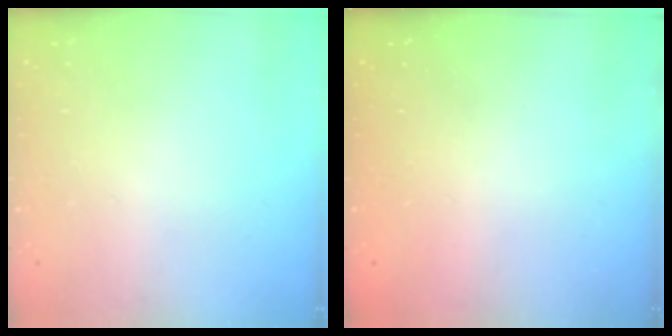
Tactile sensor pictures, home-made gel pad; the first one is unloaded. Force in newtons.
{"total": 2.4, "press": 2.3, "slide": 0.8}